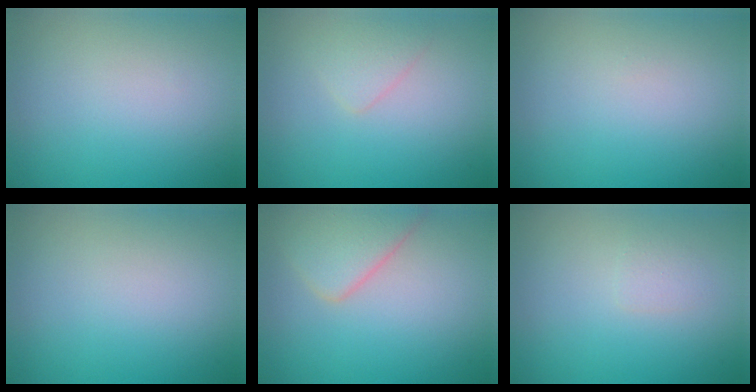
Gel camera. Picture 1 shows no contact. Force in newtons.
{"total": 1.5, "press": 1.5, "slide": 0.0}
{"total": 0.0}
{"total": 0.0}
{"total": 3.9, "press": 3.9, "slide": 0.3}
{"total": 0.9, "press": 0.9, "slide": 0.0}